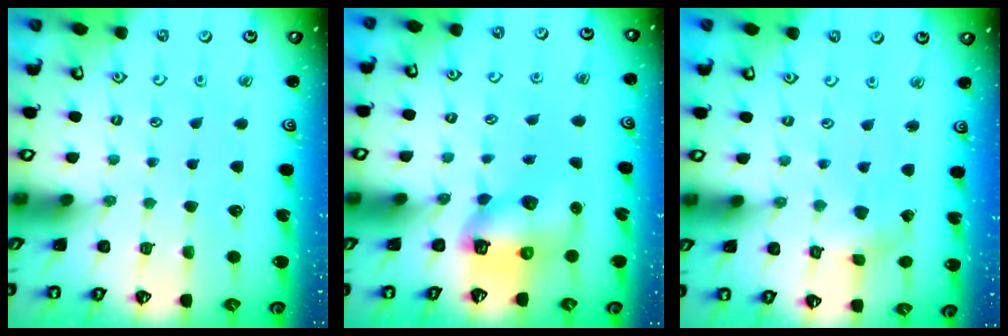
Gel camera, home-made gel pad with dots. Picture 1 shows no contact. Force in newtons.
{"total": 8.9, "press": 8.8, "slide": 1.1}
{"total": 2.7, "press": 2.7, "slide": 0.3}